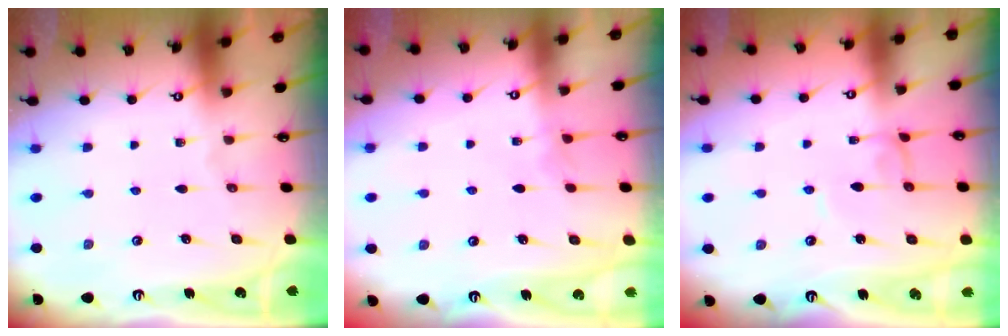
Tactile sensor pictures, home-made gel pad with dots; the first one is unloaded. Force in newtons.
{"total": 3.6, "press": 3.6, "slide": 0.4}
{"total": 0.5, "press": 0.5, "slide": 0.2}